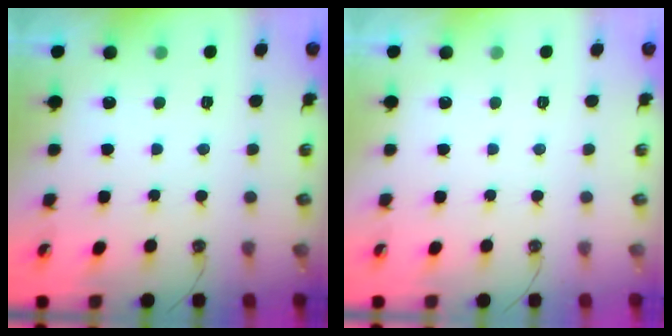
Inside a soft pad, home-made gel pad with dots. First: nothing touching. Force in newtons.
{"total": 0.0}